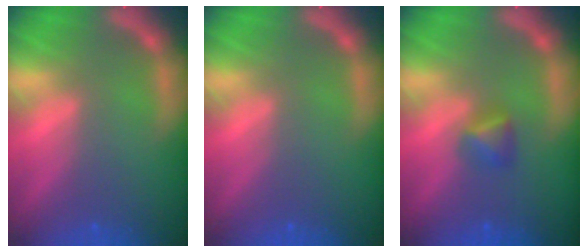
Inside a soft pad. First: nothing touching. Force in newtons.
{"total": 0.0}
{"total": 1.9}